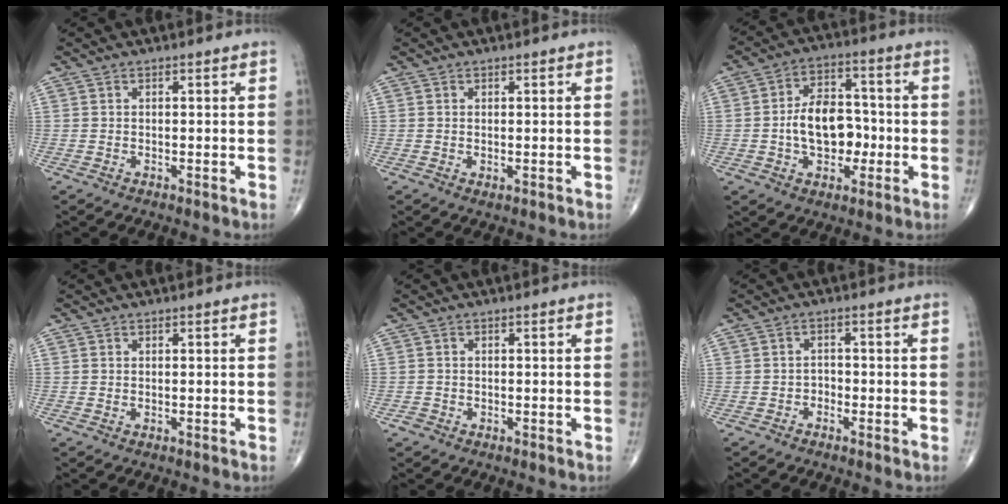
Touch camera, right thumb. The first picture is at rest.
{"total": 0.7, "force": [0.0, 0.4, 0.6], "torque": [-0.013, -0.004, 0.002]}
{"total": 11.4, "force": [-1.5, 7.5, 8.4], "torque": [-0.102, 0.029, -0.030]}
{"total": 0.0}
{"total": 0.9, "force": [-0.4, 0.8, 0.2], "torque": [-0.002, 0.003, -0.010]}
{"total": 1.6, "force": [-1.0, 1.1, 0.4], "torque": [0.005, 0.008, -0.023]}